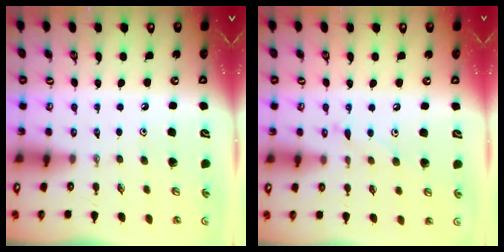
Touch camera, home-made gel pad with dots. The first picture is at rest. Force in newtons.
{"total": 6.9, "press": 6.9, "slide": 0.4}